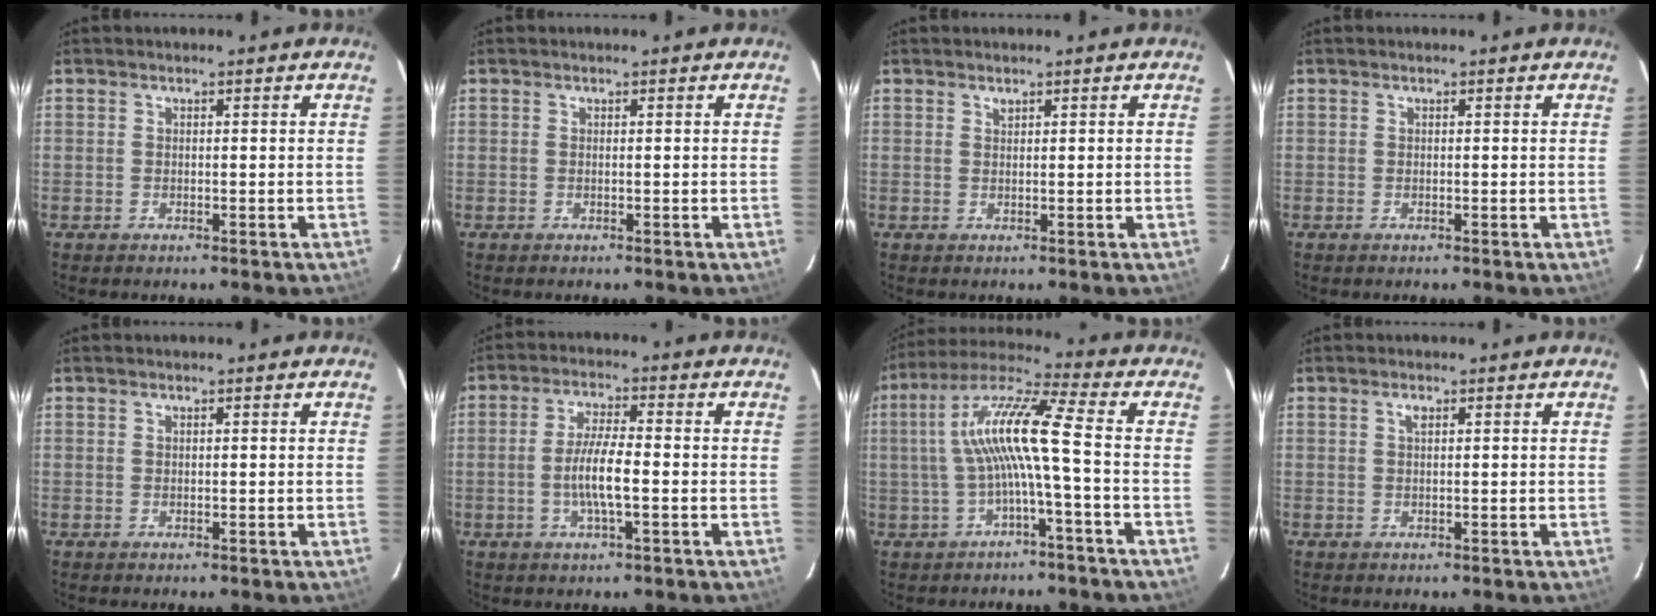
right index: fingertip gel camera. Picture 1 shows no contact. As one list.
[{"total": 0.0}, {"total": 0.6, "force": [0.5, 0.2, 0.1], "torque": [-0.001, 0.000, 0.010]}, {"total": 0.0}, {"total": 0.0}, {"total": 6.6, "force": [-1.5, 1.1, 6.3], "torque": [-0.122, -0.002, -0.029]}, {"total": 11.2, "force": [-1.2, -0.2, 11.1], "torque": [-0.227, 0.018, -0.020]}, {"total": 1.0, "force": [0.5, 0.4, 0.8], "torque": [-0.015, 0.004, 0.008]}]